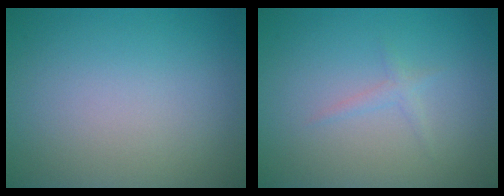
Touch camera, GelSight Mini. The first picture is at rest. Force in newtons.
{"total": 0.9, "press": 0.9, "slide": 0.0}